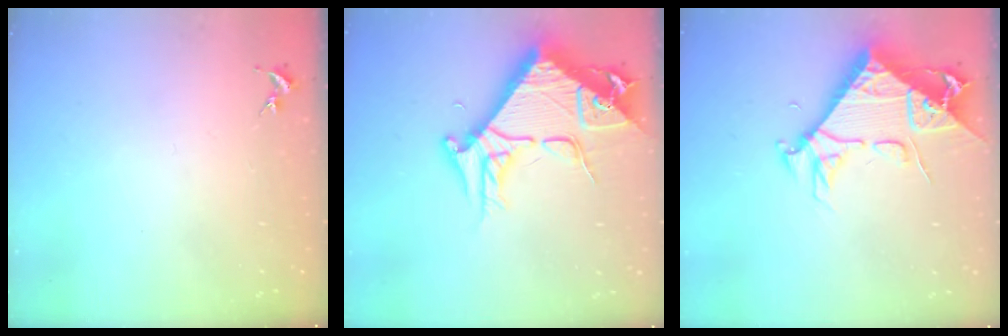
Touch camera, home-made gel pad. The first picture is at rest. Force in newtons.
{"total": 10.5, "press": 10.5, "slide": 1.0}
{"total": 8.4, "press": 8.3, "slide": 0.9}